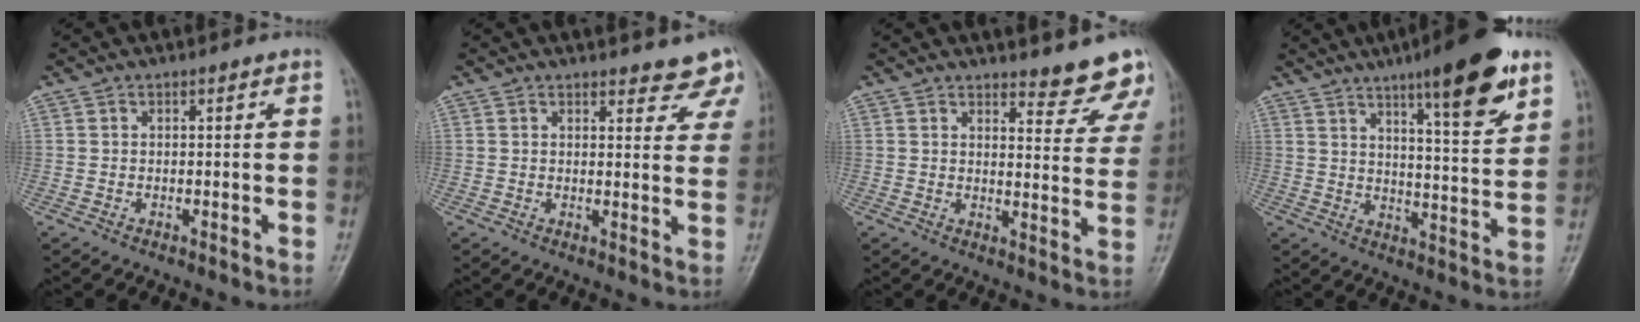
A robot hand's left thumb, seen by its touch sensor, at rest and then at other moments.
{"total": 7.0, "force": [6.4, 2.4, 1.6], "torque": [0.027, -0.030, 0.053]}
{"total": 8.5, "force": [7.8, 2.2, 2.4], "torque": [0.008, -0.060, 0.085]}
{"total": 15.6, "force": [9.5, 3.2, 12.0], "torque": [-0.152, -0.049, 0.142]}